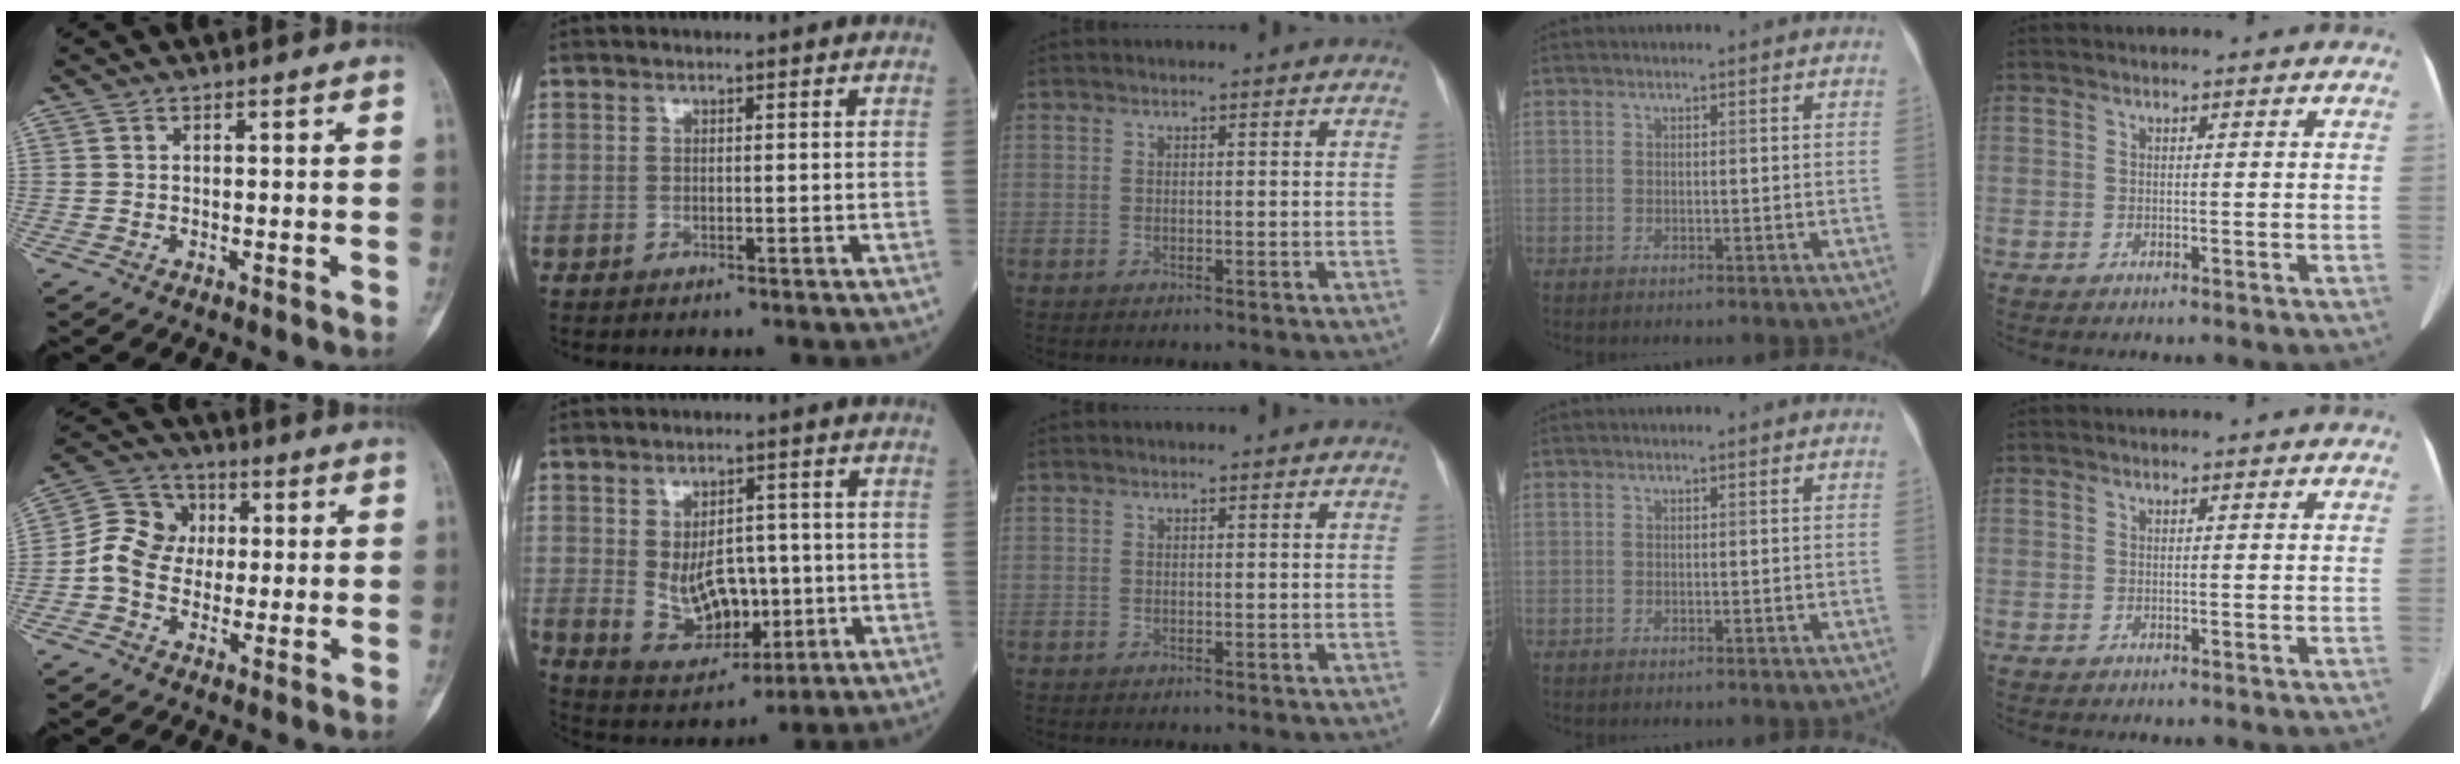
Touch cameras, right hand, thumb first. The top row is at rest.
{"thumb": {"total": 9.2, "force": [-0.4, 7.8, 4.8], "torque": [-0.067, 0.028, -0.021]}, "index": {"total": 9.3, "force": [-0.5, 5.6, 7.4], "torque": [-0.125, 0.001, 0.008]}}